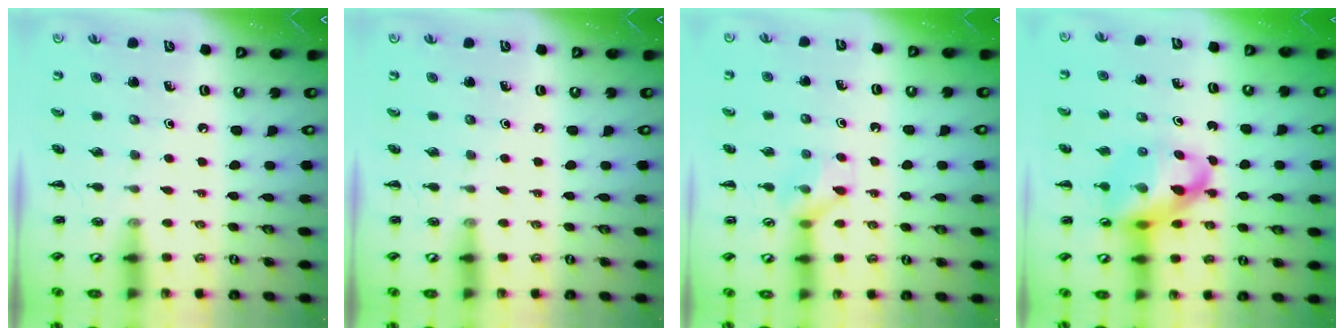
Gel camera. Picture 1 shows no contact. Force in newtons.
{"total": 0.0}
{"total": 7.7, "press": 7.7, "slide": 0.2}
{"total": 12.9, "press": 12.3, "slide": 3.8}